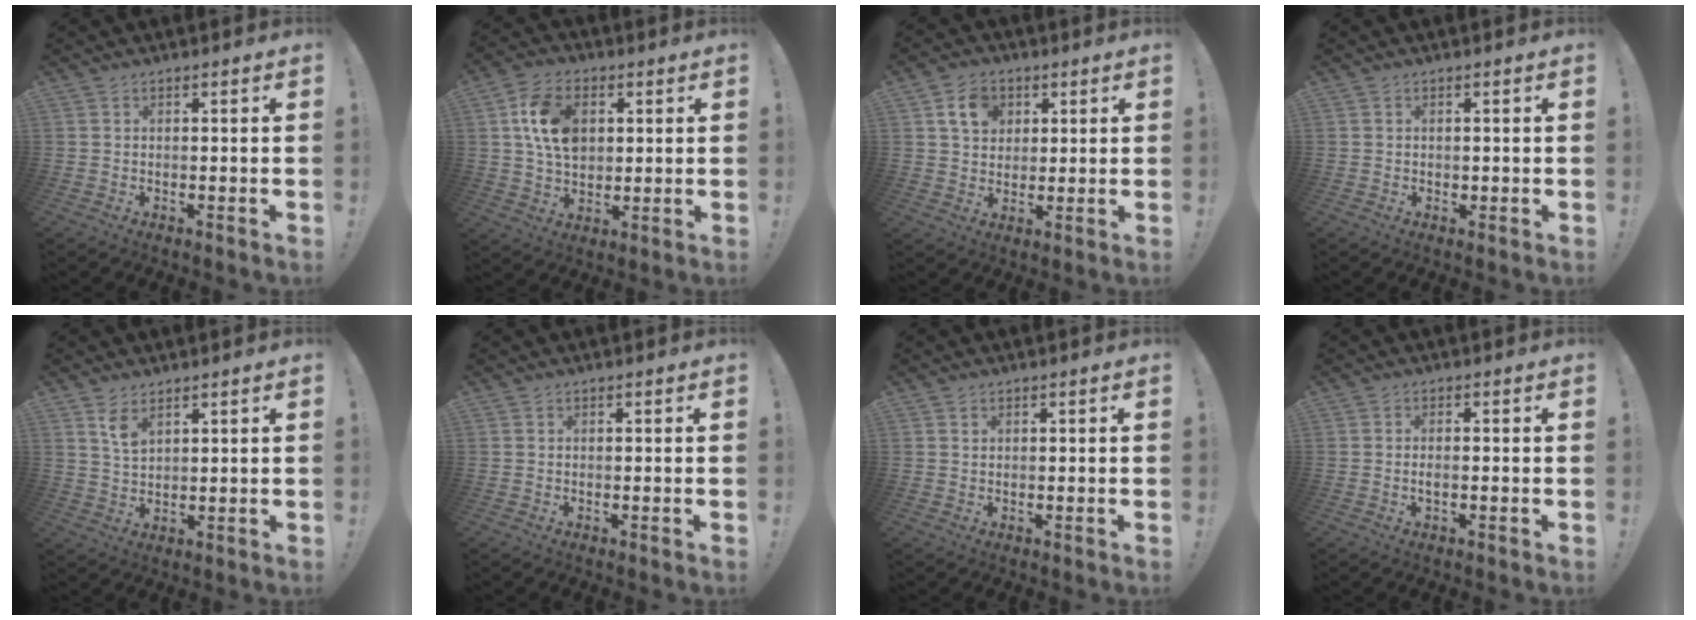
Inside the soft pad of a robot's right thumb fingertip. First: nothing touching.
{"total": 13.5, "force": [3.3, 9.7, 8.7], "torque": [-0.150, 0.009, 0.065]}
{"total": 8.8, "force": [3.8, 6.9, 3.9], "torque": [-0.058, -0.004, 0.074]}
{"total": 0.6, "force": [0.3, 0.6, 0.1], "torque": [-0.001, 0.002, 0.006]}
{"total": 4.9, "force": [3.1, 2.1, 3.1], "torque": [-0.050, -0.020, 0.054]}
{"total": 0.0}
{"total": 0.6, "force": [0.5, 0.3, 0.3], "torque": [-0.002, -0.001, 0.009]}
{"total": 1.4, "force": [-0.4, 0.5, 1.3], "torque": [-0.029, 0.005, -0.006]}